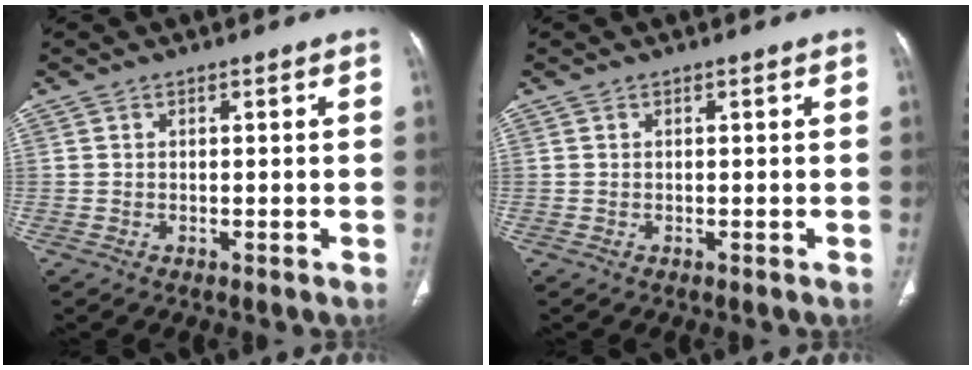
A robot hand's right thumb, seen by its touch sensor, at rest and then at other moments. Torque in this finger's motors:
{"motor_torque": [0.00, 0.00, 0.00, 0.00, 0.01]}